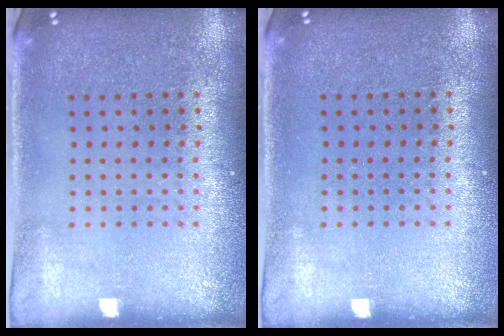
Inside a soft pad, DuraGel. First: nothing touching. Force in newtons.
{"total": 0.0}